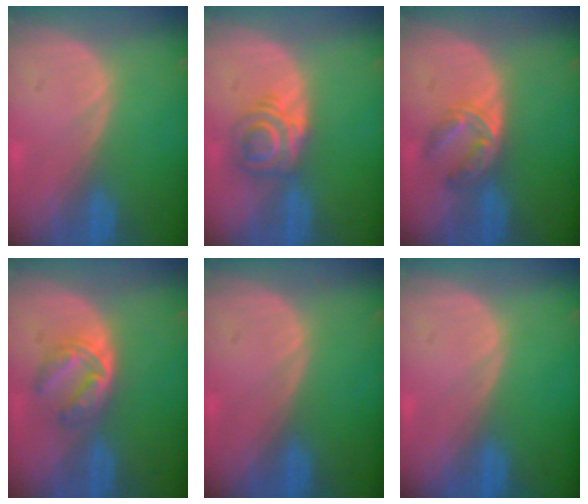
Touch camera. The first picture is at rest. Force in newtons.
{"total": 6.2, "press": 5.3, "slide": 3.3}
{"total": 5.7, "press": 4.7, "slide": 3.3}
{"total": 5.6, "press": 4.9, "slide": 2.6}
{"total": 0.0}
{"total": 0.0}